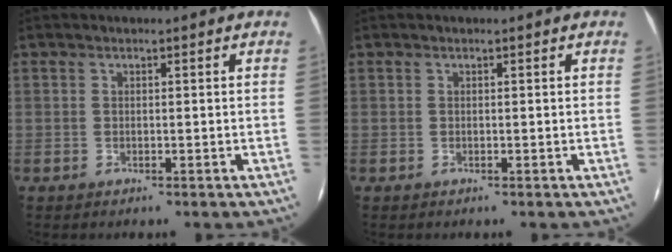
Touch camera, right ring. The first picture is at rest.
{"total": 0.0}